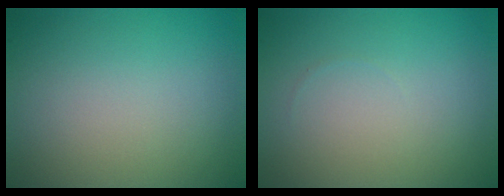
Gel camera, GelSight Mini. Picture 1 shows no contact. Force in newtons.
{"total": 0.0}